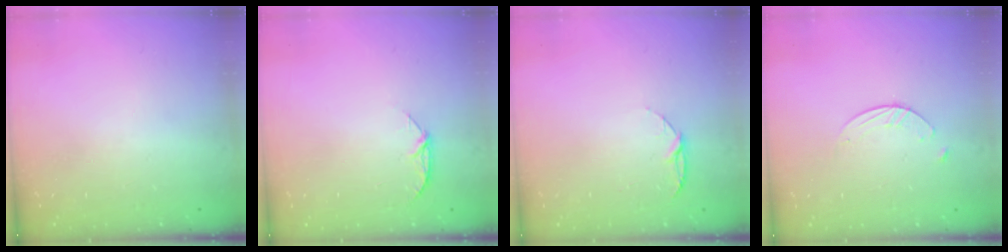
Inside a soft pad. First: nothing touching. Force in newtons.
{"total": 5.8, "press": 5.7, "slide": 0.6}
{"total": 4.9, "press": 4.8, "slide": 0.6}
{"total": 3.6, "press": 3.6, "slide": 0.4}